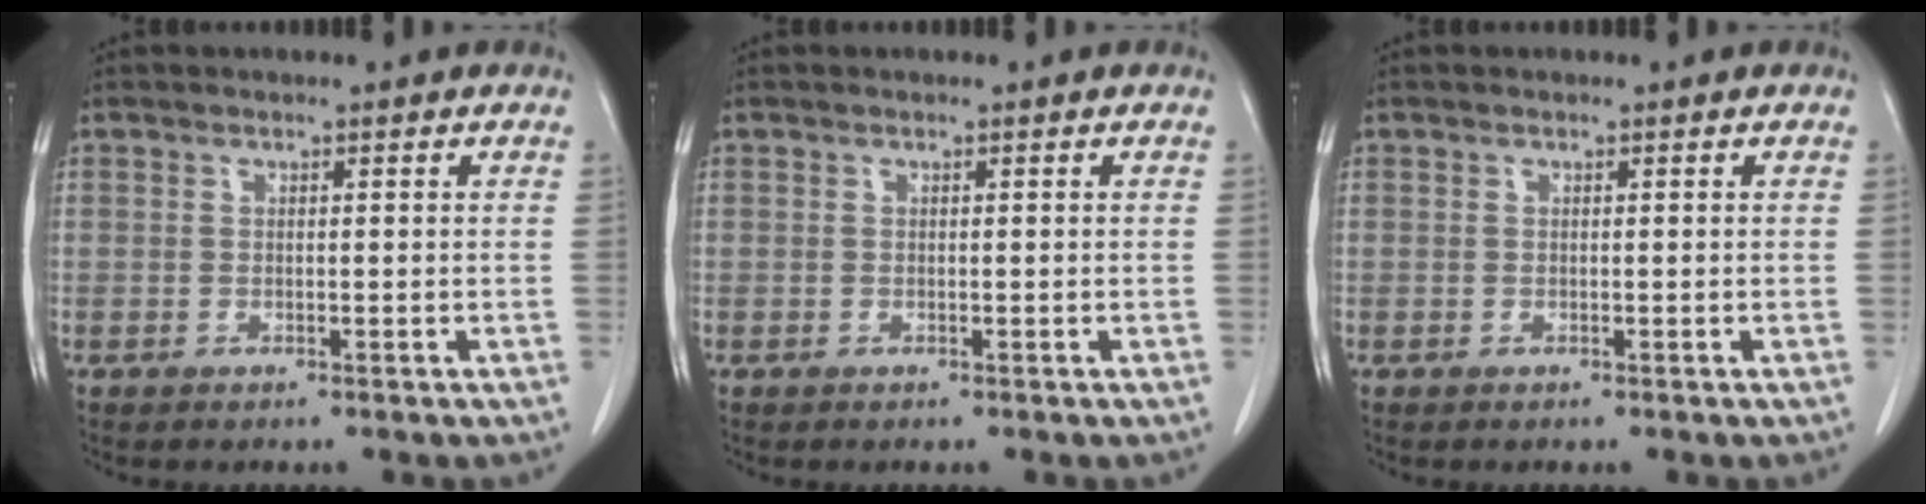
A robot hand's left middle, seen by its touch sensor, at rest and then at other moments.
{"total": 0.0}
{"total": 0.0}